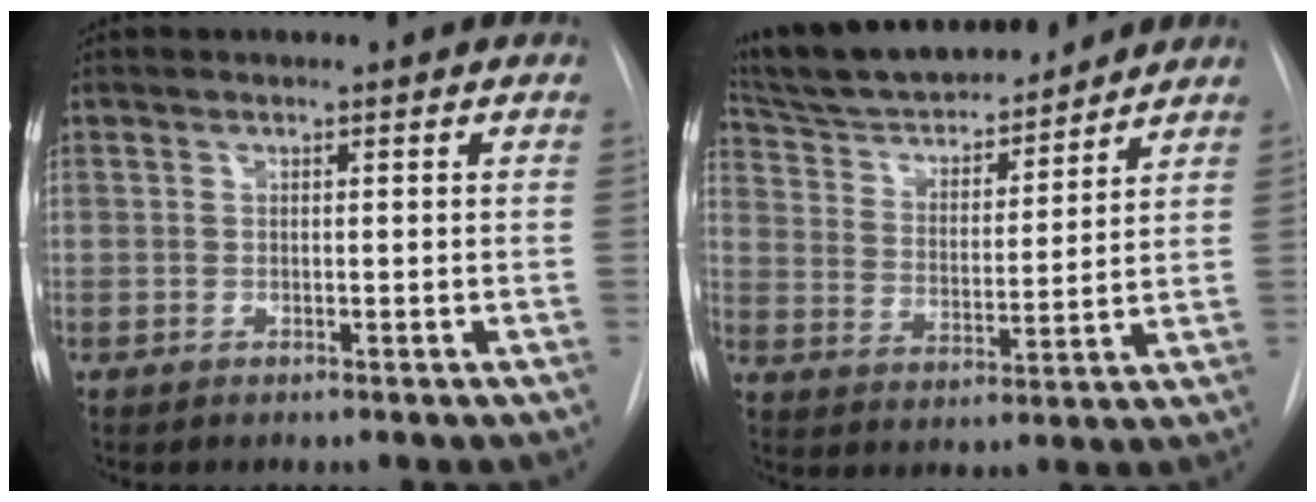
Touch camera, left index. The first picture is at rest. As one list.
[{"total": 18.1, "force": [16.4, 3.8, 6.7], "torque": [-0.111, 0.015, 0.268]}]